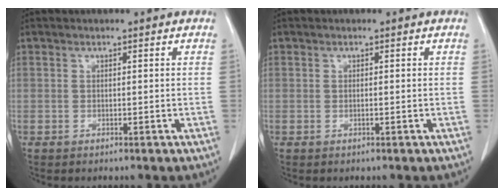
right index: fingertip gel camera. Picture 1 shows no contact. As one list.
[{"total": 0.0}]